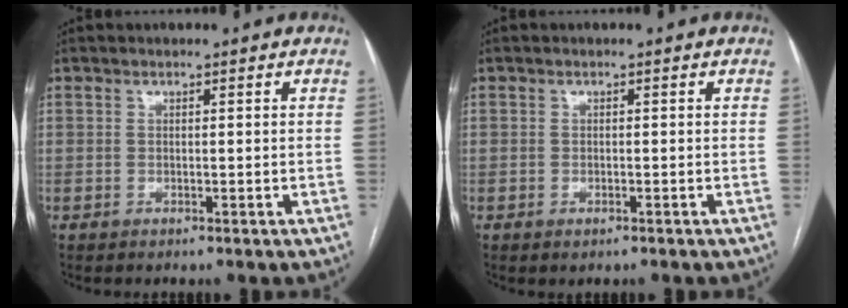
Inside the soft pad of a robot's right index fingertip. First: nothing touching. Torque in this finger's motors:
{"motor_torque": [0.47, -0.31, 0.01, -0.02]}